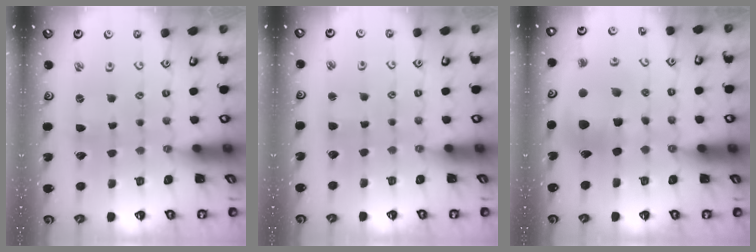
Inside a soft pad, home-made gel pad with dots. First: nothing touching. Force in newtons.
{"total": 2.2, "press": 2.2, "slide": 0.3}
{"total": 12.4, "press": 12.3, "slide": 1.8}